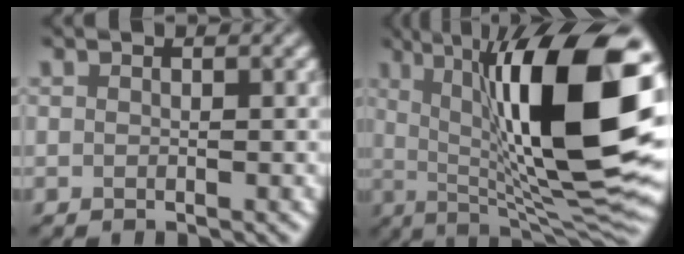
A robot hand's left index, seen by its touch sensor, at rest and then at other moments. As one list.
[{"total": 16.9, "force": [2.5, 5.4, 15.8], "torque": [-0.224, 0.002, 0.037]}]